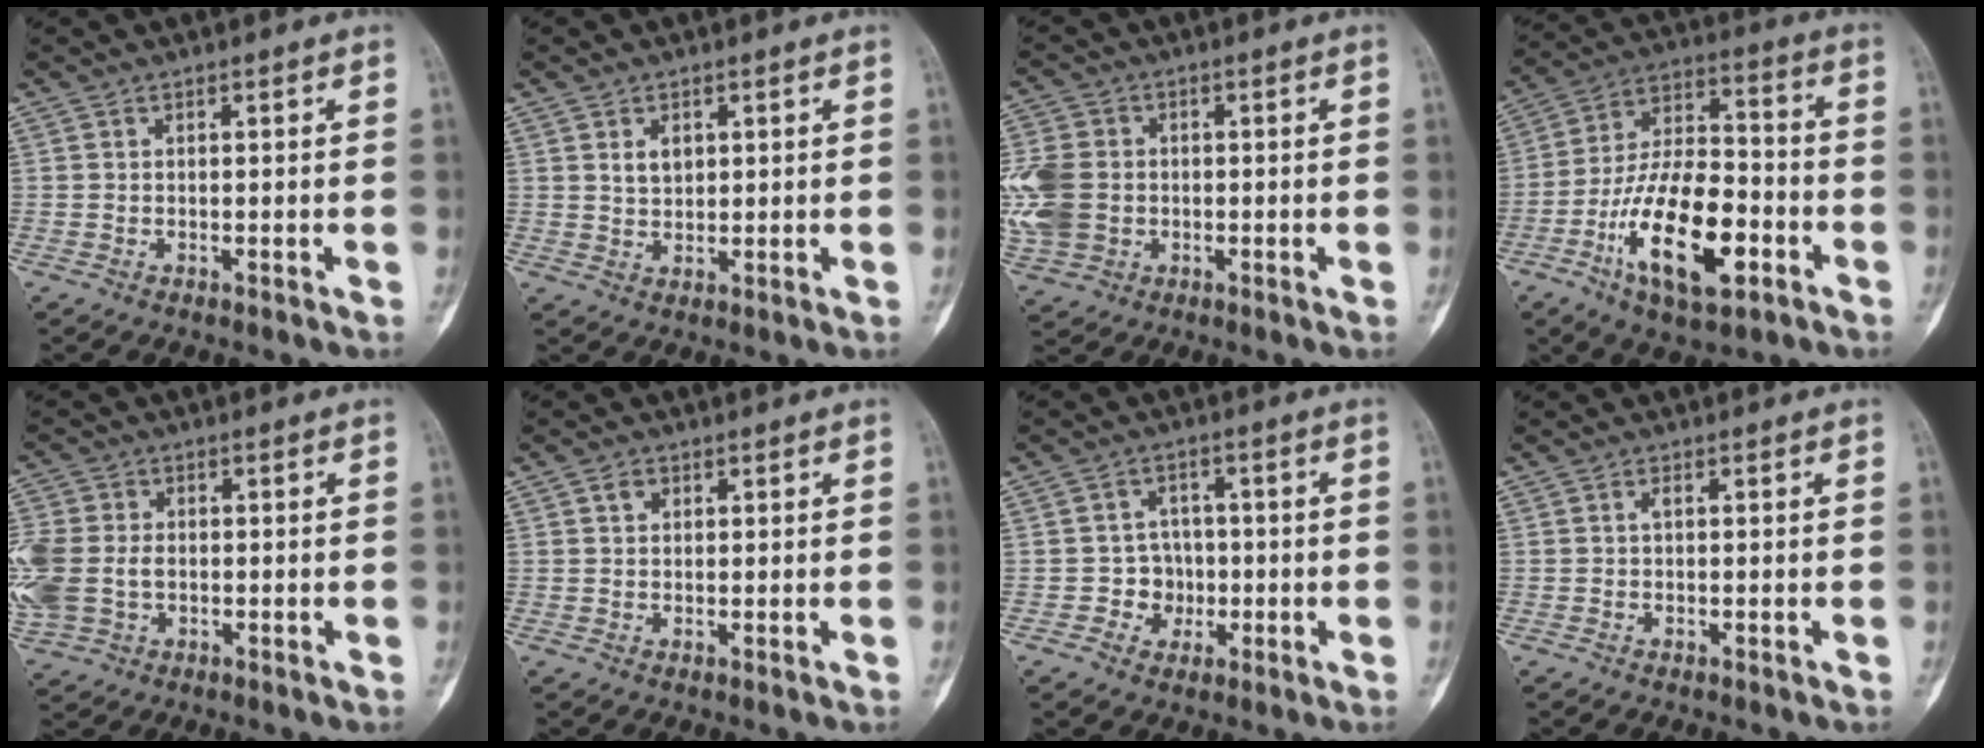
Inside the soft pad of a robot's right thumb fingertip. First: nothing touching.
{"total": 3.1, "force": [1.2, 2.1, 2.0], "torque": [-0.022, -0.008, 0.023]}
{"total": 13.9, "force": [-0.6, 11.2, 8.2], "torque": [-0.210, 0.005, -0.002]}
{"total": 19.7, "force": [-7.6, 8.8, 15.9], "torque": [-0.268, 0.041, -0.130]}
{"total": 15.3, "force": [-1.3, 11.8, 9.6], "torque": [-0.272, 0.007, -0.015]}
{"total": 1.9, "force": [0.8, 1.4, 0.9], "torque": [-0.010, 0.000, 0.011]}
{"total": 5.0, "force": [-1.1, 4.7, 1.2], "torque": [0.021, 0.016, -0.020]}
{"total": 0.7, "force": [0.2, 0.2, 0.7], "torque": [-0.012, 0.000, 0.000]}